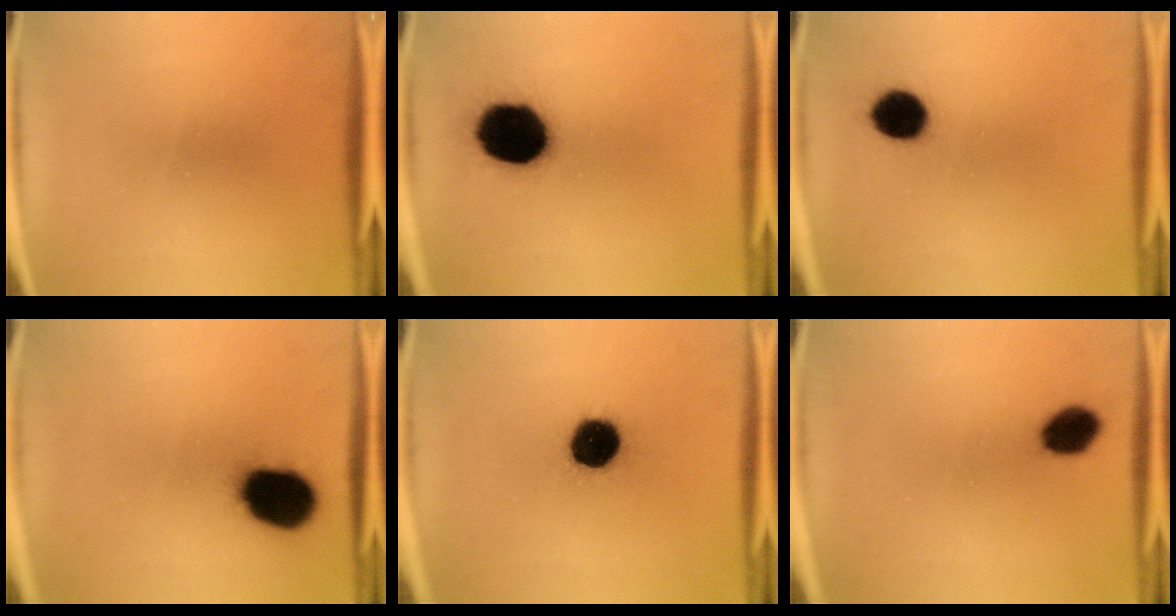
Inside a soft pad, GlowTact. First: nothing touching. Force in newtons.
{"total": 19.4}
{"total": 8.0}
{"total": 17.1}
{"total": 13.1}
{"total": 6.3}